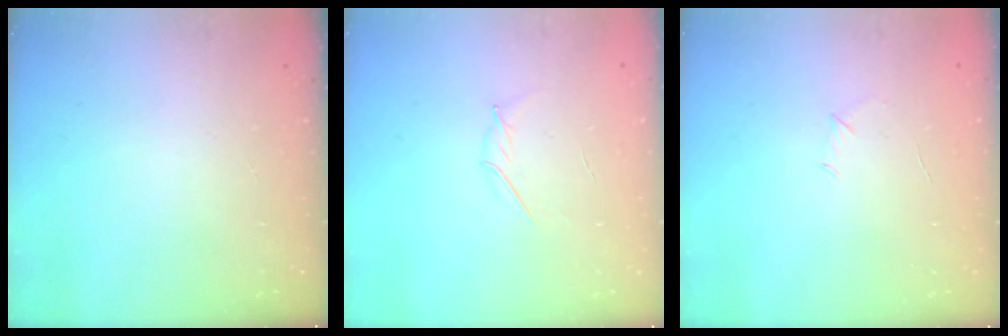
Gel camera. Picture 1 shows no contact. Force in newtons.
{"total": 2.9, "press": 2.8, "slide": 0.9}
{"total": 3.8, "press": 3.6, "slide": 1.0}